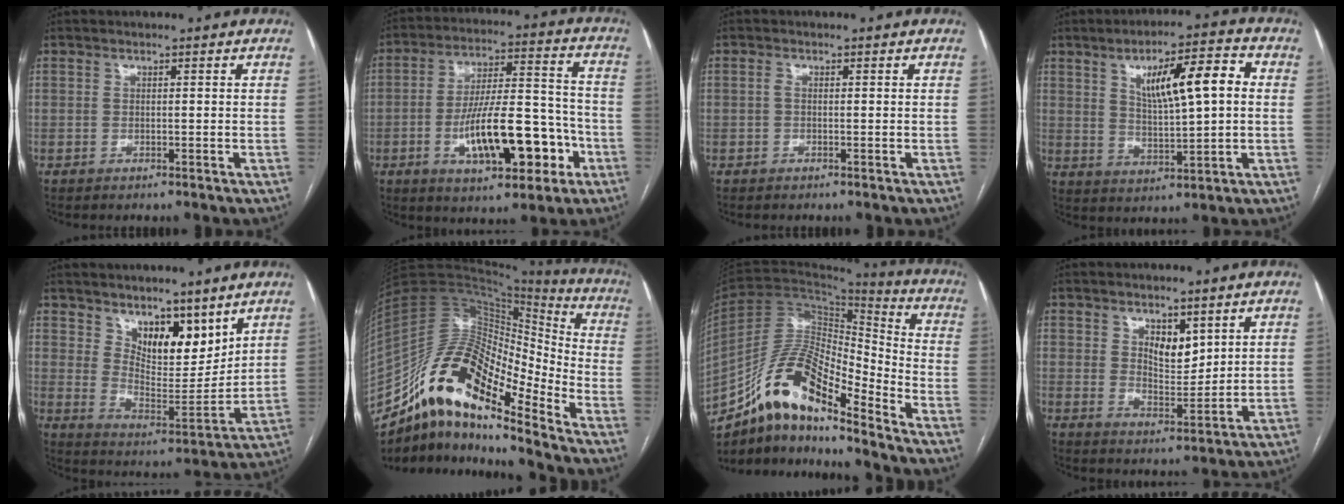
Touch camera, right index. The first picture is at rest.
{"total": 16.1, "force": [-5.7, 5.1, 14.2], "torque": [-0.236, 0.022, -0.081]}
{"total": 0.6, "force": [0.0, 0.3, 0.6], "torque": [-0.010, 0.002, -0.003]}
{"total": 11.3, "force": [2.9, 2.4, 10.6], "torque": [-0.170, 0.016, 0.051]}
{"total": 10.2, "force": [7.0, 4.6, 5.9], "torque": [-0.096, -0.008, 0.133]}
{"total": 19.2, "force": [-12.7, 5.3, 13.4], "torque": [-0.247, 0.044, -0.222]}
{"total": 15.6, "force": [-11.0, 3.6, 10.4], "torque": [-0.193, 0.033, -0.194]}
{"total": 5.4, "force": [2.8, 2.7, 3.7], "torque": [-0.061, -0.008, 0.054]}